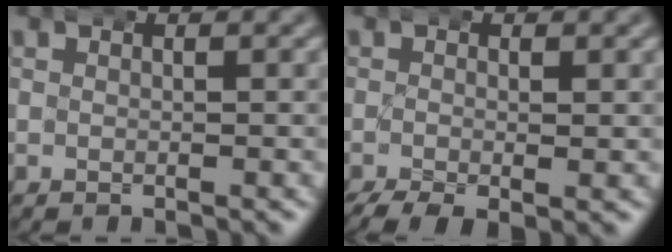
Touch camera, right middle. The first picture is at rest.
{"total": 3.7, "force": [-2.6, 1.2, 2.3], "torque": [-0.045, -0.021, -0.033]}